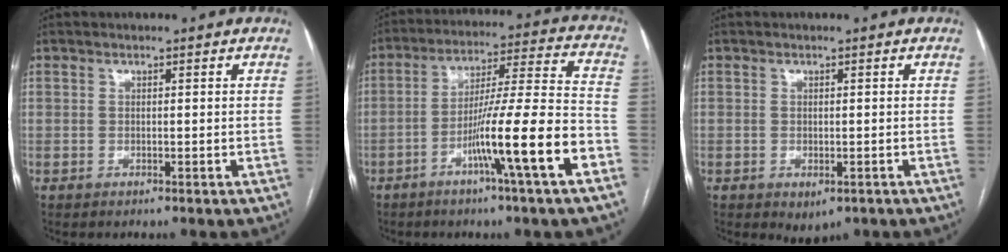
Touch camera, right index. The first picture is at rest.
{"total": 14.9, "force": [-6.5, -1.1, 13.3], "torque": [-0.220, -0.002, -0.110]}
{"total": 2.6, "force": [-1.3, 1.6, 1.6], "torque": [-0.015, -0.003, -0.005]}